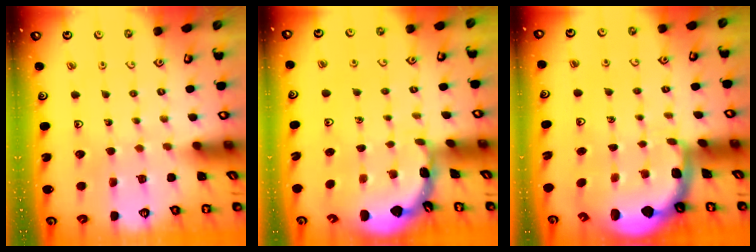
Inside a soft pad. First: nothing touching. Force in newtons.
{"total": 1.6, "press": 1.6, "slide": 0.2}
{"total": 2.4, "press": 2.0, "slide": 1.2}